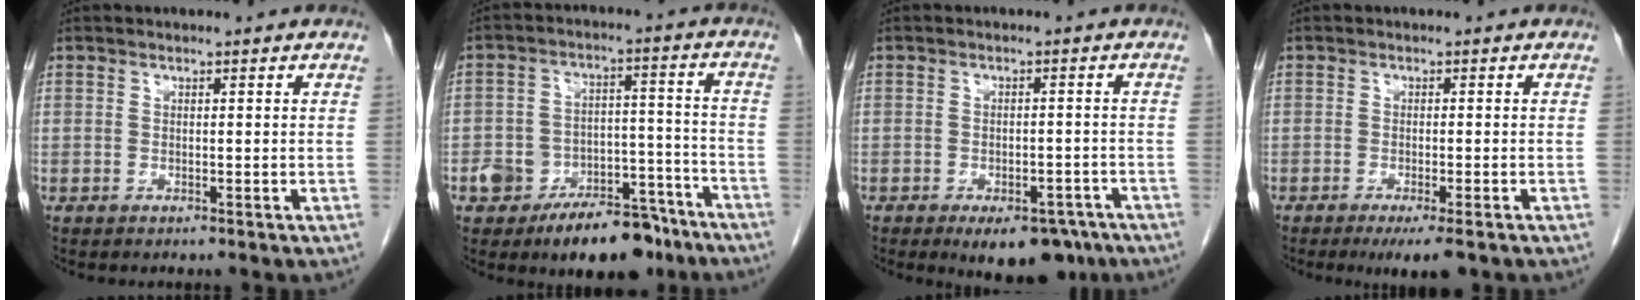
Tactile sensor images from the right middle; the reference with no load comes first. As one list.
[{"total": 12.6, "force": [-8.8, 5.9, 6.8], "torque": [-0.087, 0.029, -0.131]}, {"total": 9.6, "force": [-6.5, 4.6, 5.3], "torque": [-0.058, 0.004, -0.088]}, {"total": 4.8, "force": [-3.2, 0.7, 3.5], "torque": [-0.046, -0.013, -0.044]}]